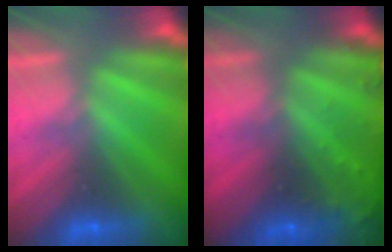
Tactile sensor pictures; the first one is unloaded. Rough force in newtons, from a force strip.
{"total": 8.1}